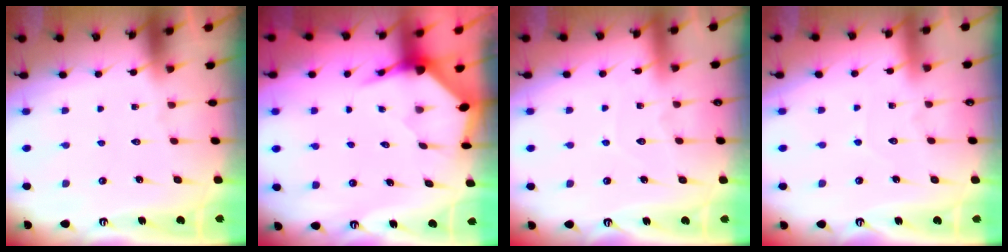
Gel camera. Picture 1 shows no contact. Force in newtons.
{"total": 3.5, "press": 3.5, "slide": 0.4}
{"total": 4.5, "press": 4.4, "slide": 0.5}
{"total": 3.0, "press": 3.0, "slide": 0.3}